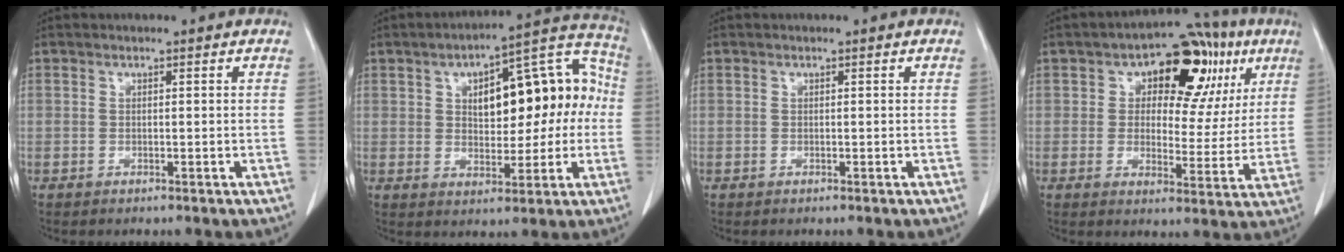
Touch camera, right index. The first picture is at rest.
{"total": 17.2, "force": [1.9, 7.9, 15.2], "torque": [-0.208, 0.053, 0.034]}
{"total": 0.0}
{"total": 15.0, "force": [6.0, 8.4, 10.9], "torque": [-0.120, 0.037, 0.081]}